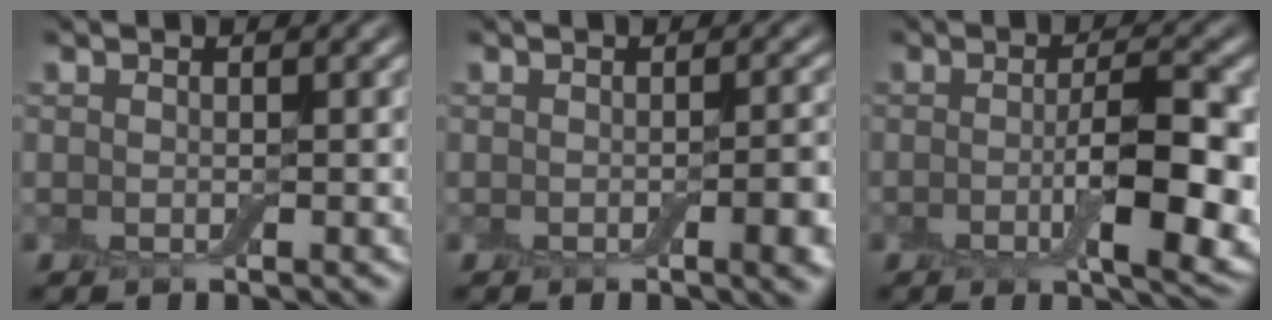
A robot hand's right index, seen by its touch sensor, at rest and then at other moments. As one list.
[{"total": 2.7, "force": [-0.7, 0.6, 2.6], "torque": [-0.030, 0.001, -0.011]}, {"total": 6.8, "force": [-1.1, 1.8, 6.4], "torque": [-0.105, -0.007, -0.014]}]